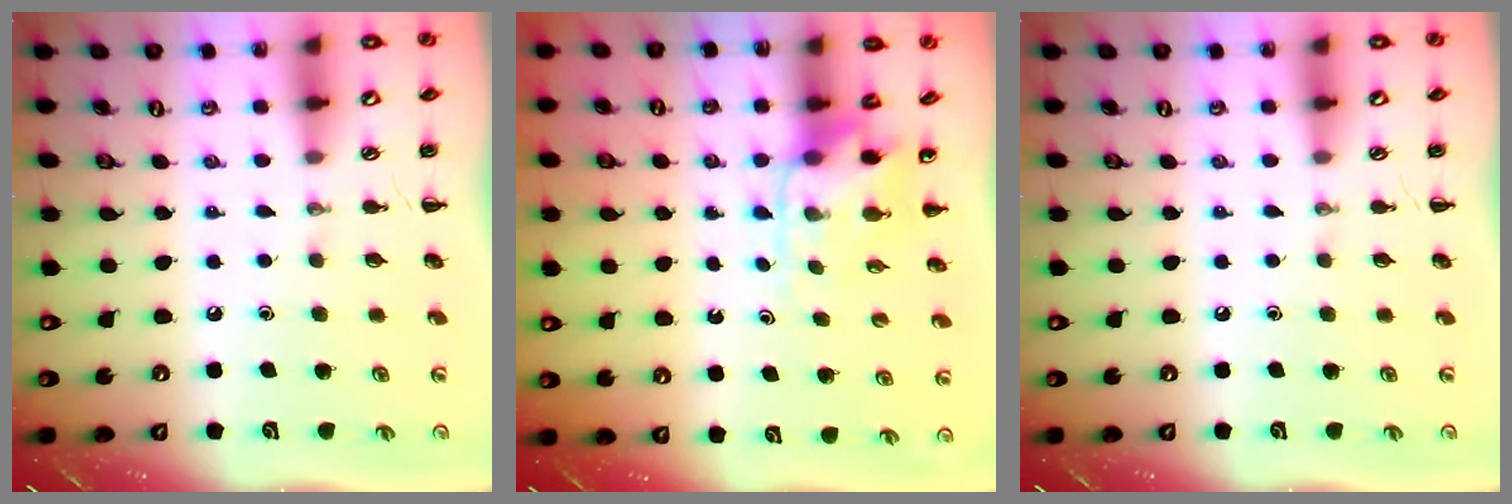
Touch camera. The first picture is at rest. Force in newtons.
{"total": 4.8, "press": 4.8, "slide": 0.3}
{"total": 0.0}